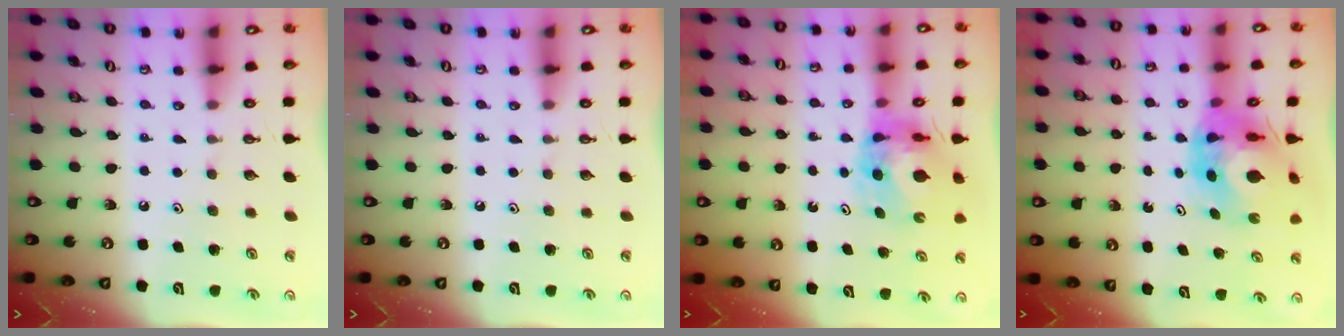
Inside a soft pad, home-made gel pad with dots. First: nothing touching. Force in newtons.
{"total": 0.0}
{"total": 10.0, "press": 9.9, "slide": 1.3}
{"total": 10.9, "press": 10.8, "slide": 1.4}